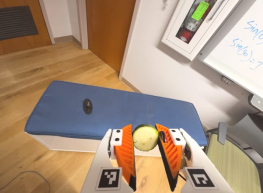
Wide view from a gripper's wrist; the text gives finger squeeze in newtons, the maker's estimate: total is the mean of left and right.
{"total": 8.4, "left": 8.8, "right": 8.0}